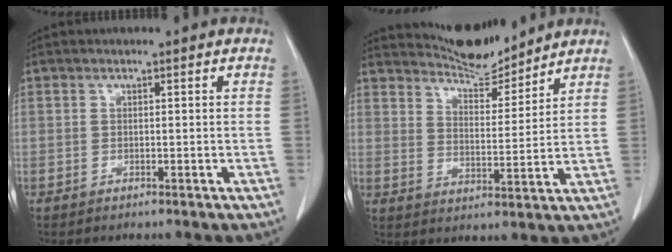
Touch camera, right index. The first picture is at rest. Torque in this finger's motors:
{"motor_torque": [-0.30, 0.86, 0.08, 0.01]}